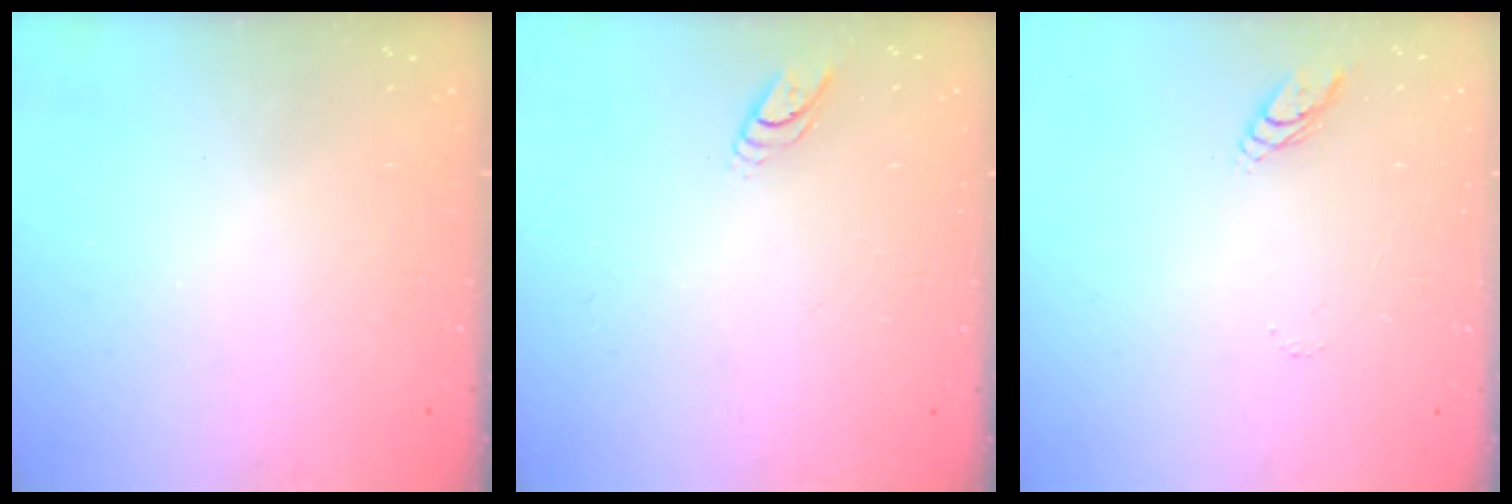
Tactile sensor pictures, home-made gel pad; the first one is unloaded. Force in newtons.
{"total": 3.9, "press": 3.9, "slide": 0.5}
{"total": 4.6, "press": 4.6, "slide": 0.4}